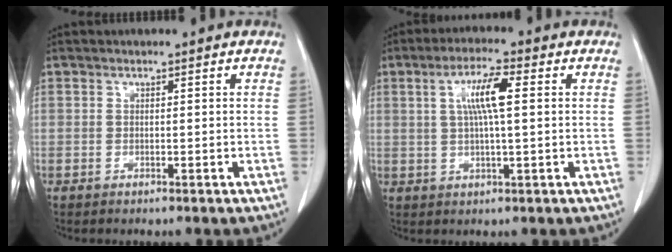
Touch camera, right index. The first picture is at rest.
{"total": 7.0, "force": [1.5, 1.0, 6.7], "torque": [-0.128, 0.009, 0.028]}